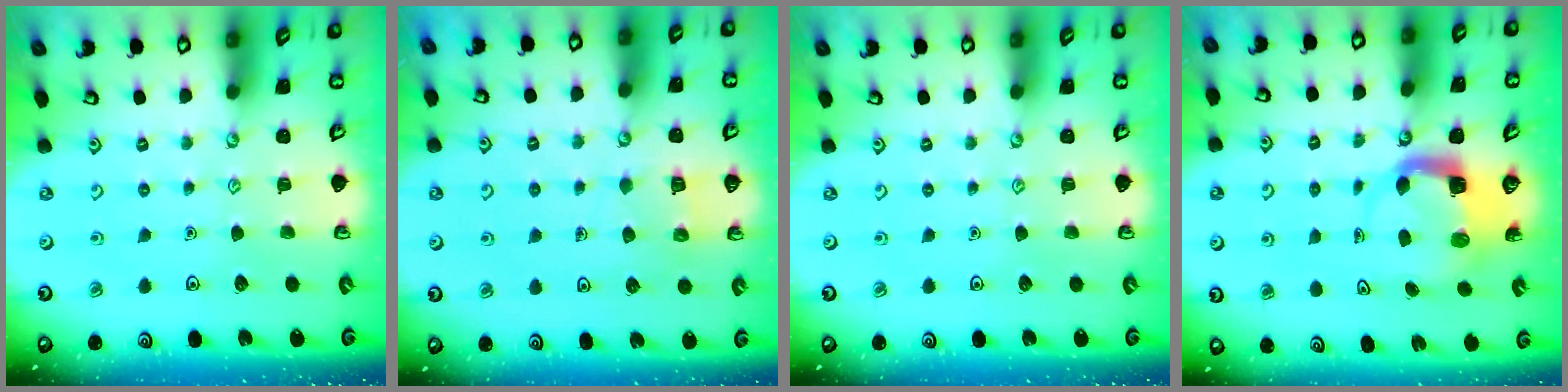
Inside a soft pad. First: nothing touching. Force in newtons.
{"total": 4.1, "press": 4.1, "slide": 0.4}
{"total": 0.0}
{"total": 5.2, "press": 5.1, "slide": 0.8}